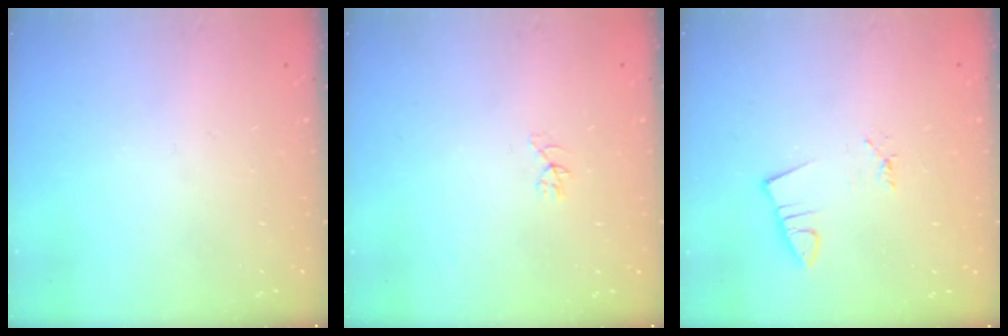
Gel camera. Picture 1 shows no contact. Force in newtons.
{"total": 4.0, "press": 4.0, "slide": 0.3}
{"total": 0.9, "press": 0.9, "slide": 0.1}